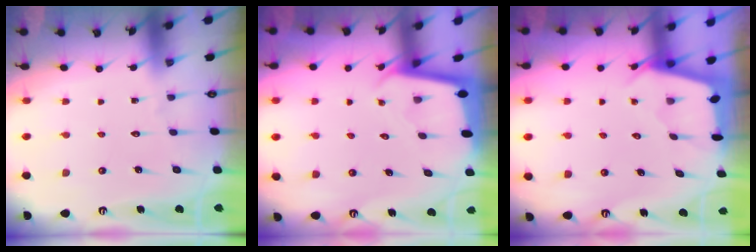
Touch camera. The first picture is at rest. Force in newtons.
{"total": 1.9, "press": 1.9, "slide": 0.1}
{"total": 2.5, "press": 2.5, "slide": 0.3}